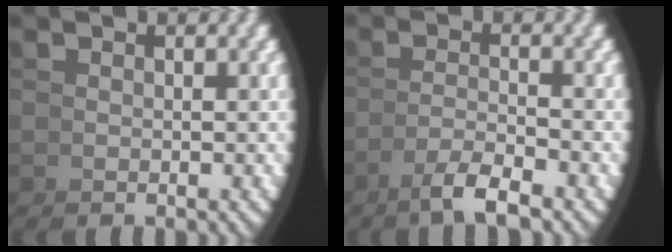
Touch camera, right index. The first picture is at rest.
{"total": 2.9, "force": [-1.9, -0.4, 2.1], "torque": [-0.029, 0.001, -0.032]}